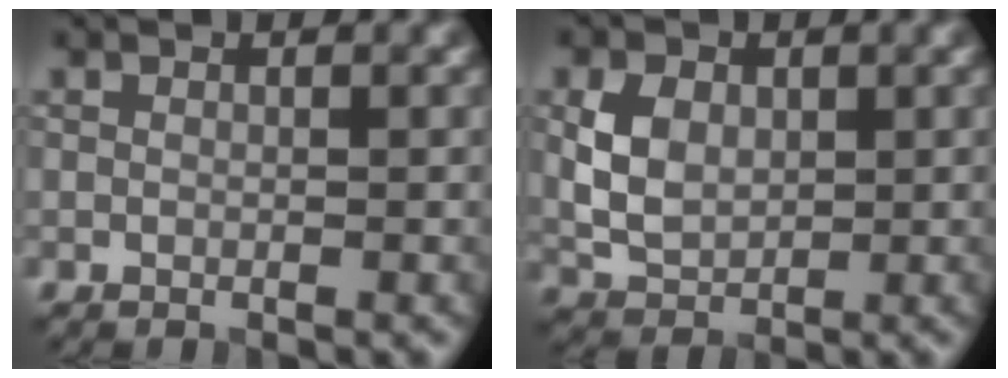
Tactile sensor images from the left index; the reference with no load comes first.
{"total": 3.9, "force": [0.6, 2.8, 2.6], "torque": [-0.056, -0.001, 0.011]}